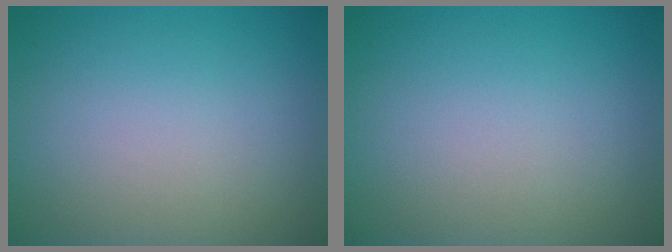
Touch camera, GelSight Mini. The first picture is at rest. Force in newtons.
{"total": 0.0}